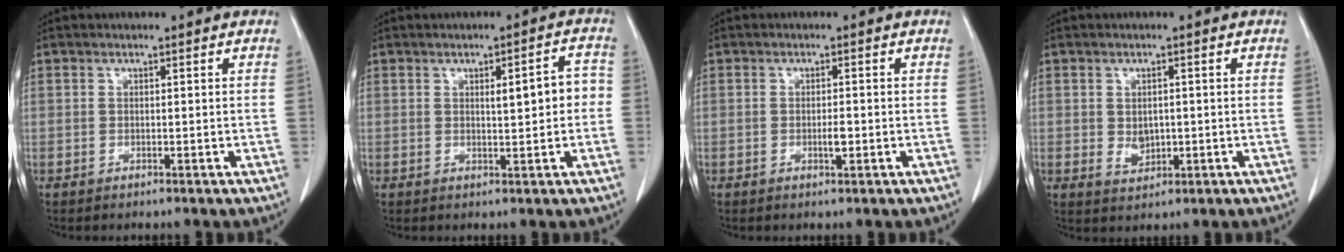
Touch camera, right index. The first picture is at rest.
{"total": 4.9, "force": [0.2, 1.3, 4.7], "torque": [-0.066, 0.015, 0.004]}
{"total": 1.8, "force": [-0.5, 0.4, 1.6], "torque": [-0.030, -0.001, -0.007]}
{"total": 3.0, "force": [-0.1, 2.2, 2.0], "torque": [-0.035, -0.001, 0.009]}